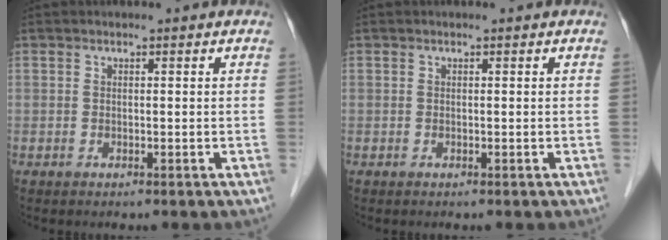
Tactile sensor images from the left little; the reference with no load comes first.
{"total": 0.0}